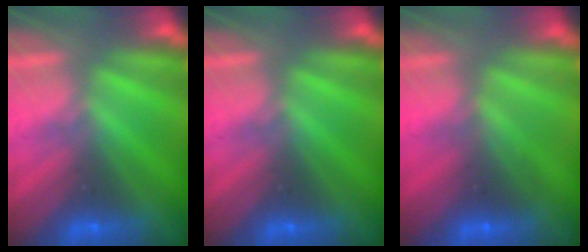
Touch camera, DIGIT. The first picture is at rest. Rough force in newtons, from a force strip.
{"total": 0.0}
{"total": 2.6}